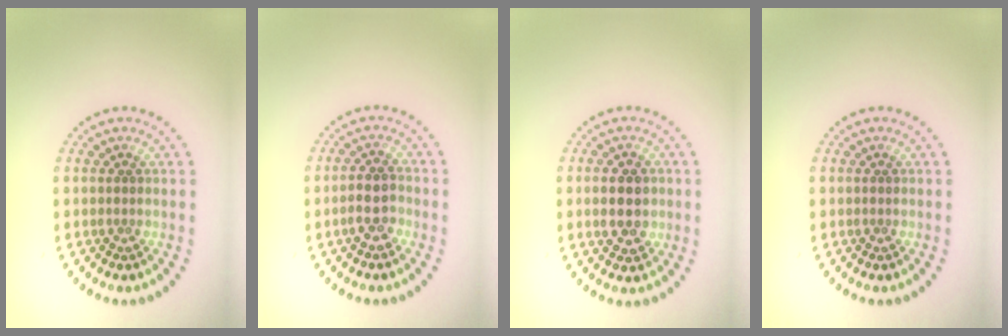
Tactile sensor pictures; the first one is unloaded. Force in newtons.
{"total": 2.4, "press": 2.3, "slide": 0.8}
{"total": 4.3, "press": 4.3, "slide": 0.2}
{"total": 0.0}